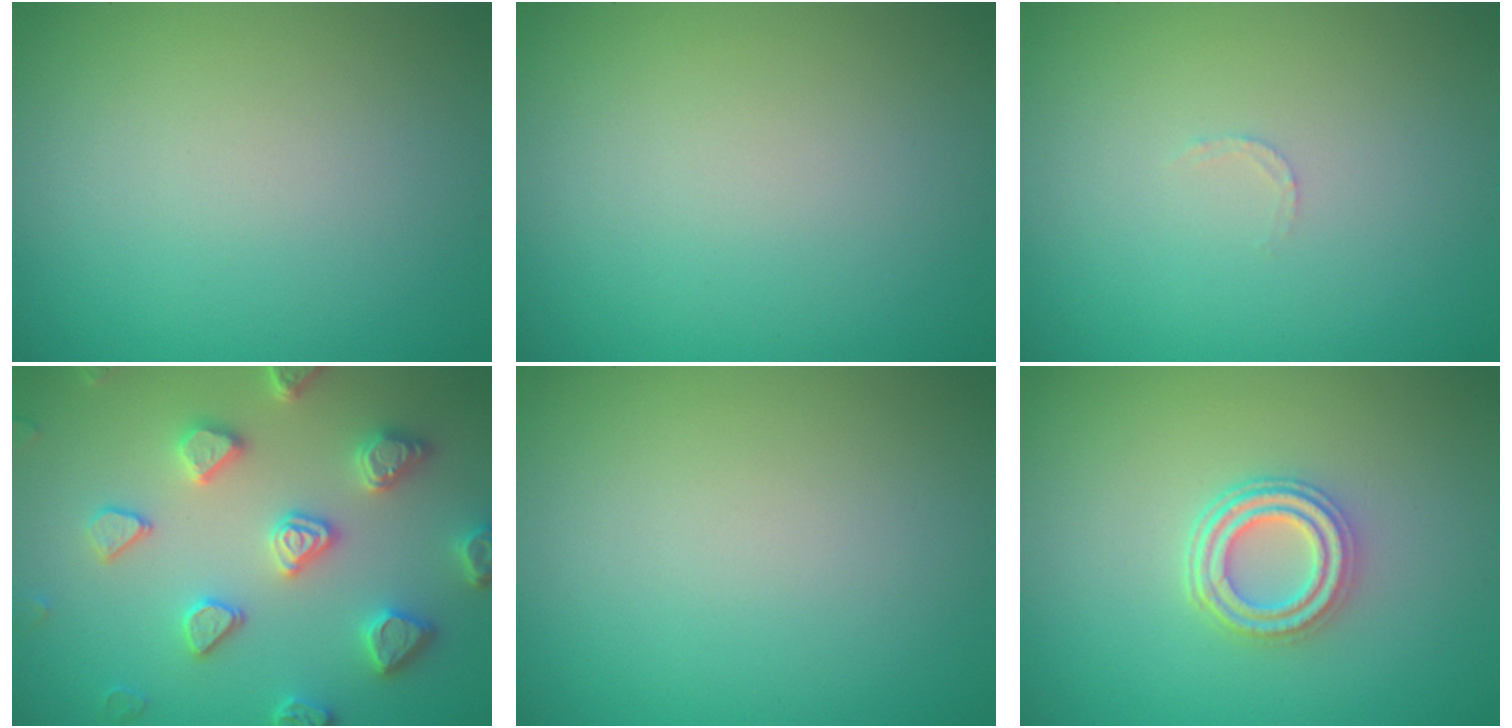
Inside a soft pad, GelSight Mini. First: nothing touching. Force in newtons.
{"total": 0.0}
{"total": 0.7, "press": 0.6, "slide": 0.3}
{"total": 5.0, "press": 4.6, "slide": 1.8}
{"total": 0.0}
{"total": 3.6, "press": 3.0, "slide": 2.0}